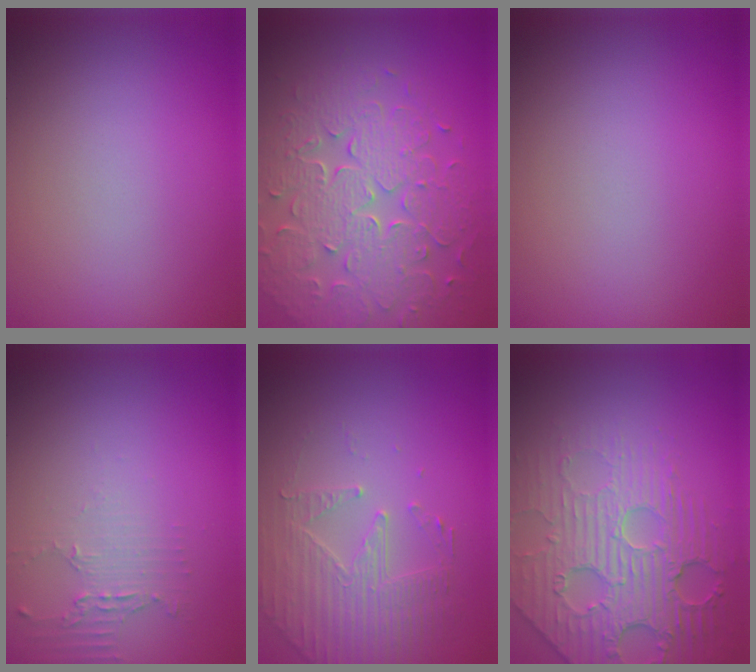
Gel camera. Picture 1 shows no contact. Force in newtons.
{"total": 8.3, "press": 6.0, "slide": 5.7}
{"total": 0.0}
{"total": 2.0, "press": 1.4, "slide": 1.4}
{"total": 2.5, "press": 2.2, "slide": 1.2}
{"total": 5.4, "press": 4.9, "slide": 2.4}